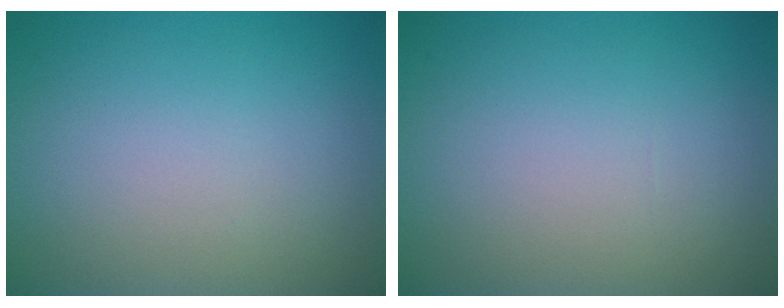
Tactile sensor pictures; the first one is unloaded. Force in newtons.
{"total": 0.0}